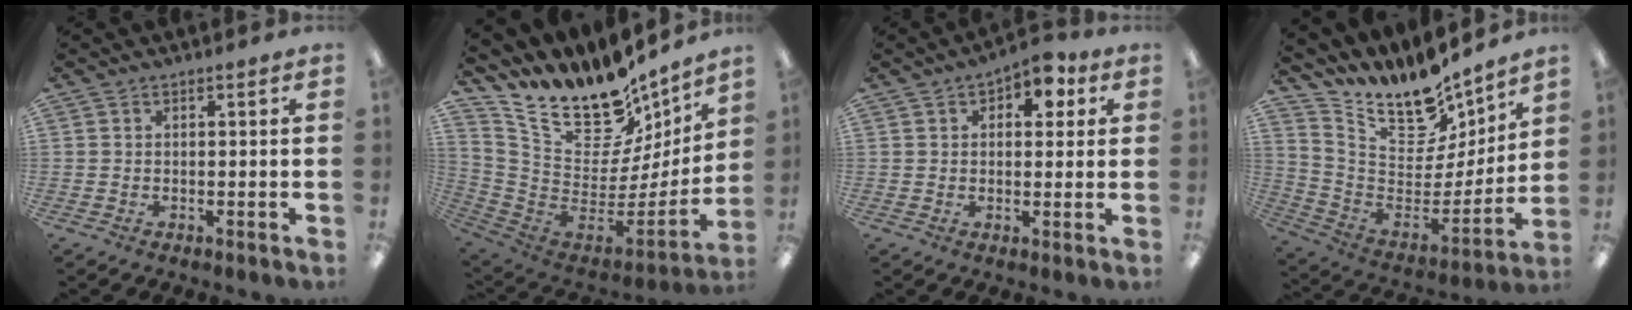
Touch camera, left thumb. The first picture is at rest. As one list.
[{"total": 18.3, "force": [14.8, 8.0, 7.2], "torque": [-0.128, -0.135, 0.266]}, {"total": 6.5, "force": [3.1, 3.9, 4.1], "torque": [-0.046, -0.006, 0.049]}, {"total": 14.6, "force": [12.2, 6.4, 5.0], "torque": [-0.094, -0.115, 0.217]}]